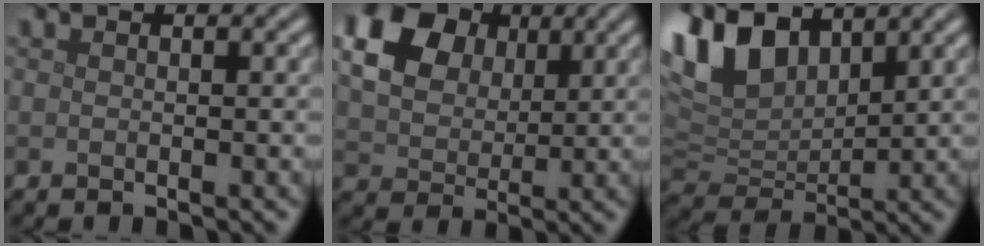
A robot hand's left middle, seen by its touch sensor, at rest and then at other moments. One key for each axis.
{"total": 17.3, "fx": 7.4, "fy": 13.1, "fz": 8.5, "tx": -0.197, "ty": 0.028, "tz": 0.120}
{"total": 8.8, "fx": 4.9, "fy": 4.9, "fz": 5.4, "tx": -0.137, "ty": 0.013, "tz": 0.090}